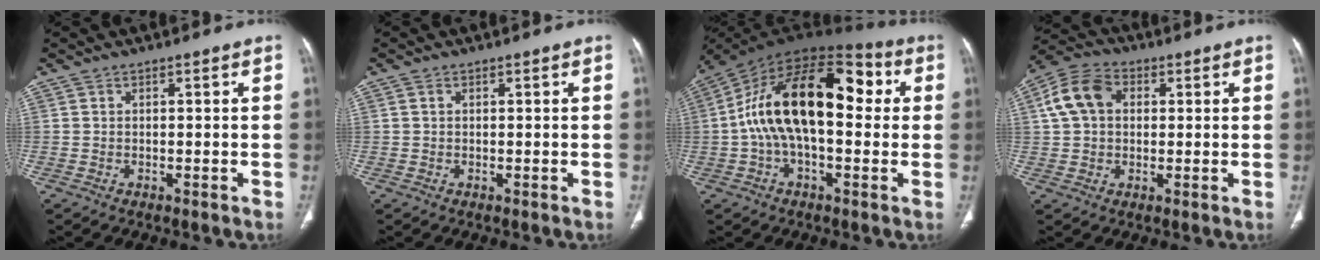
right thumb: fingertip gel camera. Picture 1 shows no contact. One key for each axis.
{"total": 0.5, "fx": 0.1, "fy": 0.4, "fz": 0.4, "tx": -0.009, "ty": 0.004, "tz": 0.004}
{"total": 21.8, "fx": 2.0, "fy": 11.3, "fz": 18.6, "tx": -0.303, "ty": 0.052, "tz": 0.019}
{"total": 9.7, "fx": 2.1, "fy": 7.1, "fz": 6.2, "tx": -0.118, "ty": 0.021, "tz": 0.032}